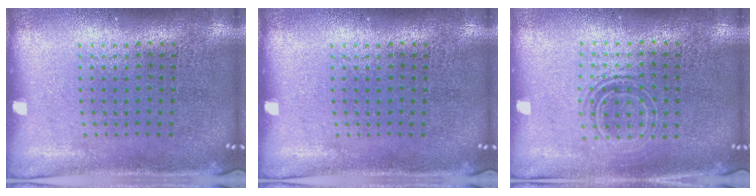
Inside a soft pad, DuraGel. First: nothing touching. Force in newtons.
{"total": 0.0}
{"total": 1.5, "press": 1.2, "slide": 0.9}